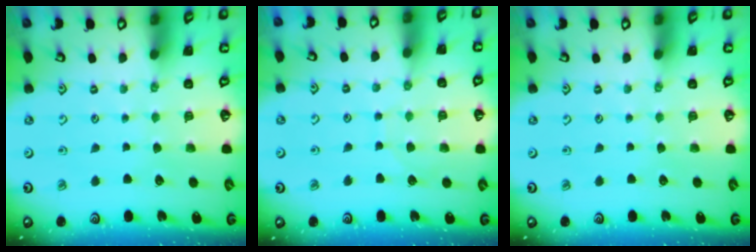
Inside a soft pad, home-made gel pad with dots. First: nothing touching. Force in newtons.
{"total": 4.8, "press": 4.8, "slide": 0.5}
{"total": 0.0}